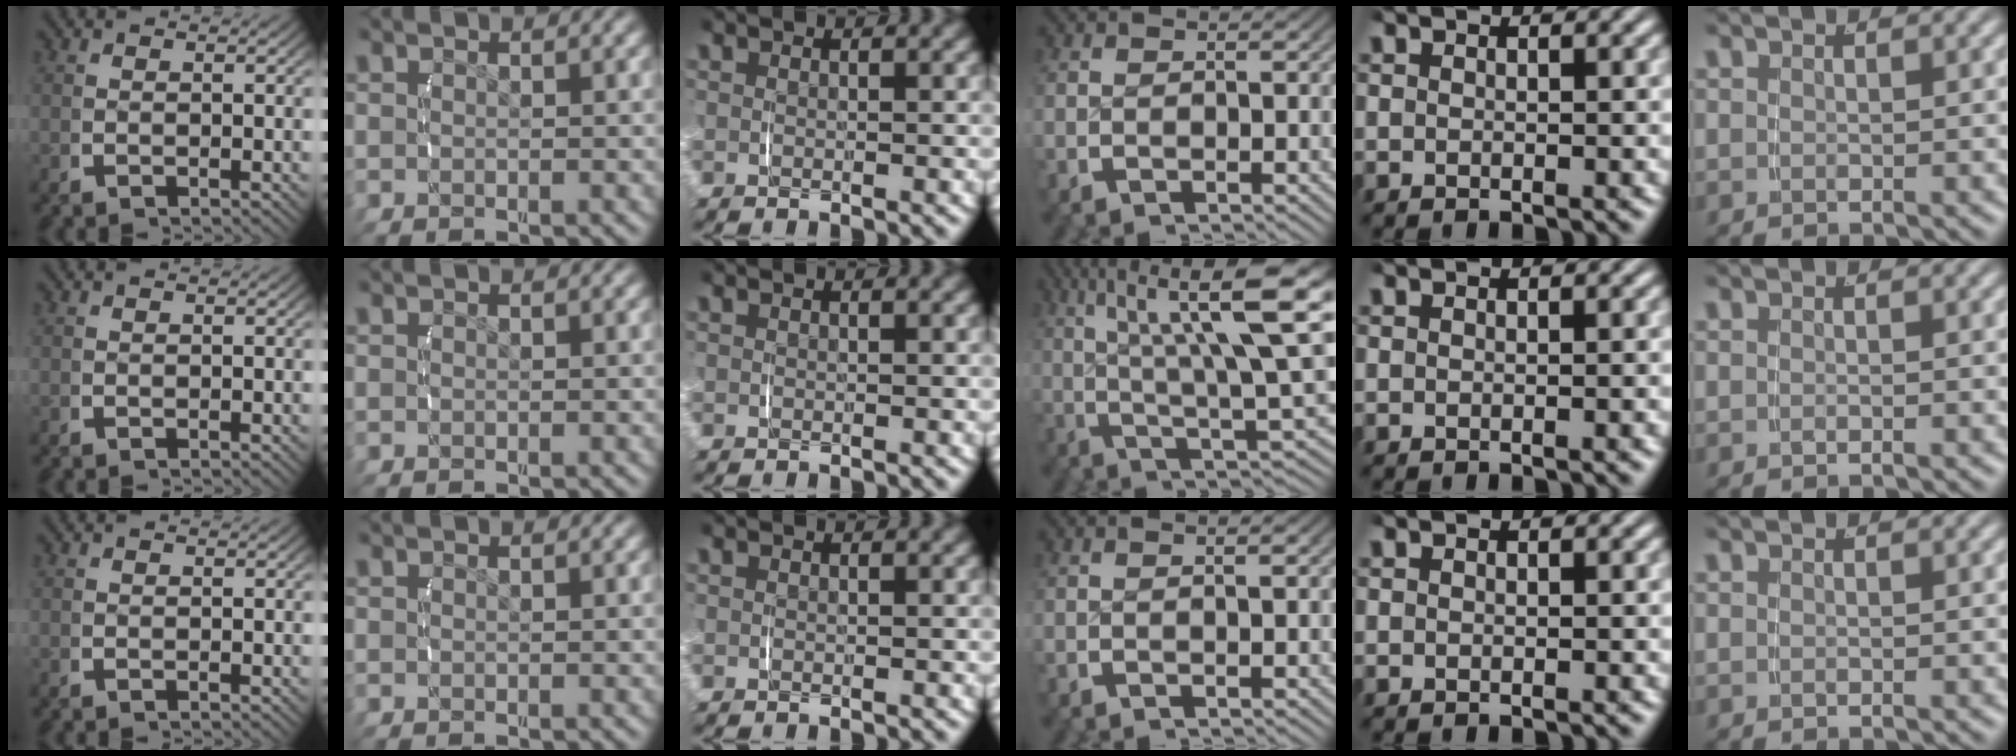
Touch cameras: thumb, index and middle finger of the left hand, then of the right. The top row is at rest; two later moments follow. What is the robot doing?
{"motion": "lift_and_place", "object": "measuring cup"}